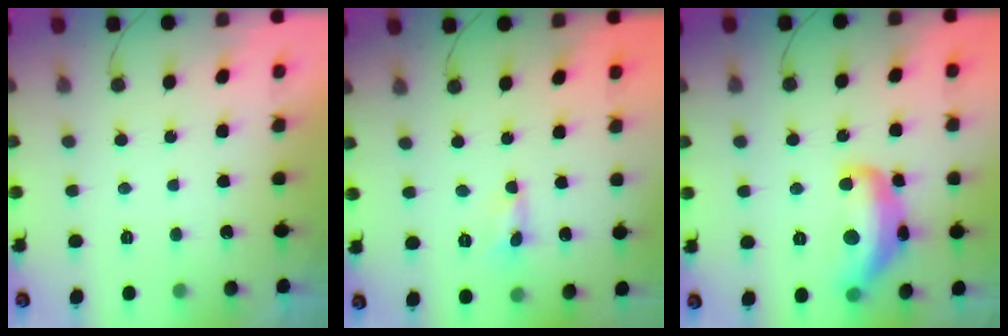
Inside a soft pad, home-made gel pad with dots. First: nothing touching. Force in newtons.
{"total": 0.0}
{"total": 15.8, "press": 15.7, "slide": 0.9}